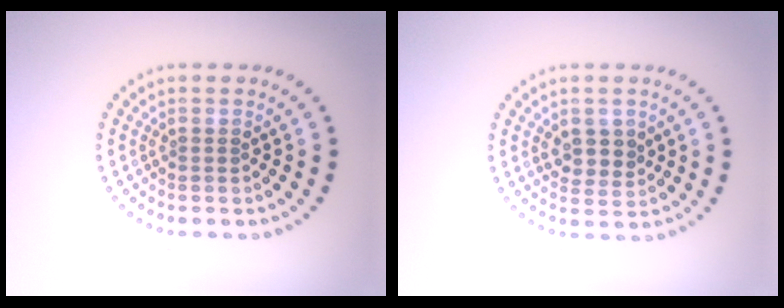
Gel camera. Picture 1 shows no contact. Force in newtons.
{"total": 2.4, "press": 2.3, "slide": 0.9}